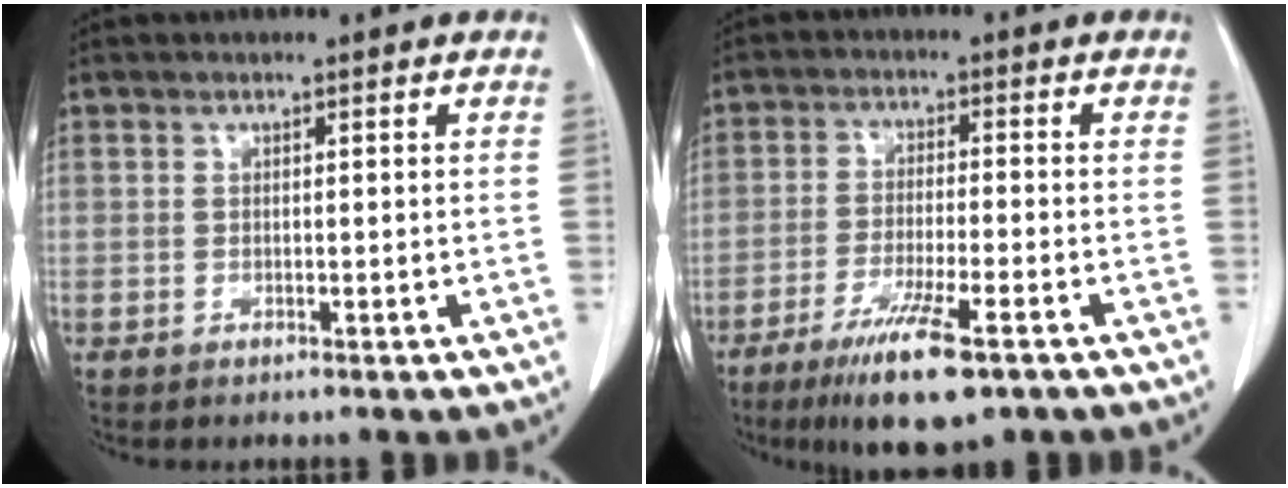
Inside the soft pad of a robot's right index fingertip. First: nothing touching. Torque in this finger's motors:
{"motor_torque": [1.06, -0.79, 0.24, 0.16]}